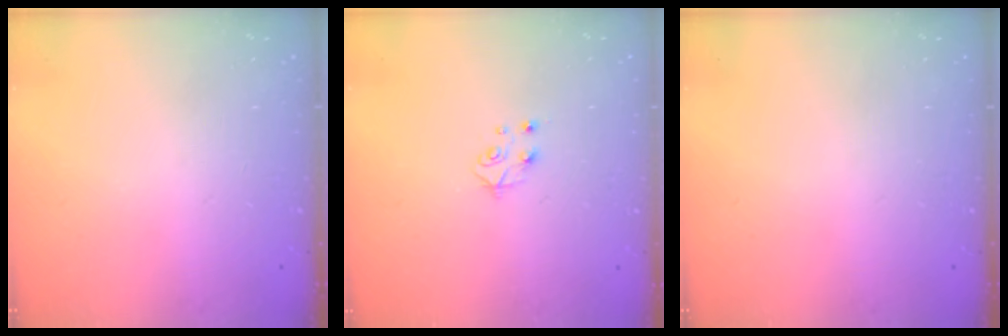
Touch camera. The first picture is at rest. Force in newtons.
{"total": 5.0, "press": 4.9, "slide": 0.5}
{"total": 0.0}